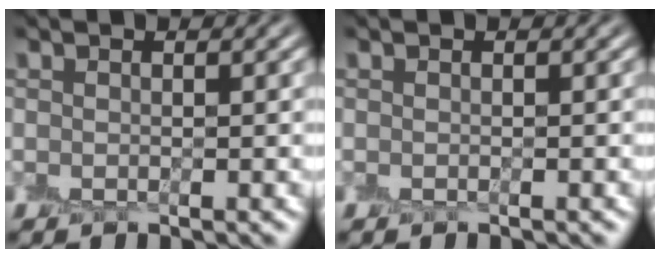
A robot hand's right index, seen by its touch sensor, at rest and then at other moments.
{"total": 0.0}